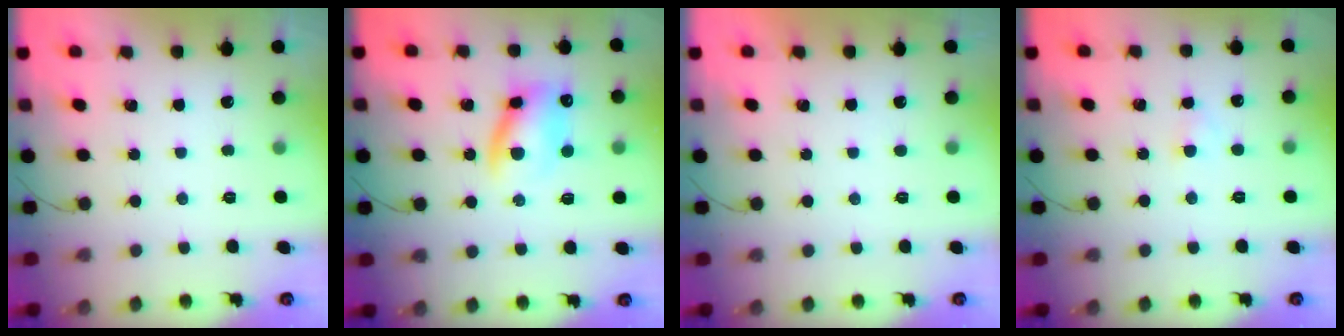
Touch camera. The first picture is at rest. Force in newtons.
{"total": 12.2, "press": 11.9, "slide": 2.4}
{"total": 1.0, "press": 0.9, "slide": 0.2}
{"total": 1.8, "press": 1.6, "slide": 0.9}